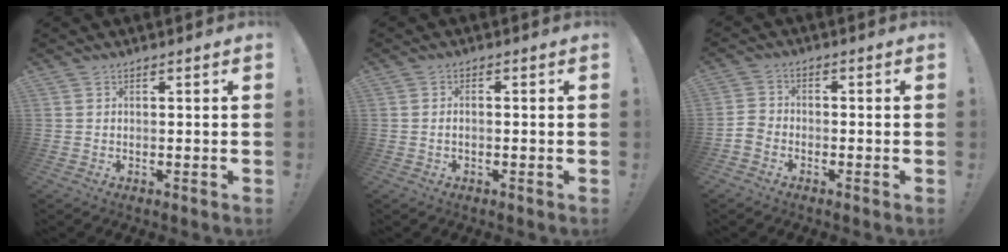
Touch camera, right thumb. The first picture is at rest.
{"total": 1.2, "force": [-0.5, 0.3, 1.1], "torque": [-0.017, 0.005, -0.010]}
{"total": 4.0, "force": [-2.6, 2.6, 1.6], "torque": [-0.039, 0.008, -0.049]}